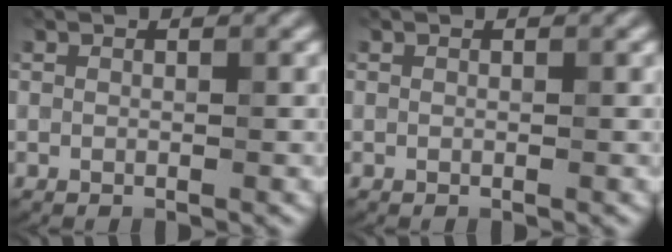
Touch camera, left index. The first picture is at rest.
{"total": 0.0}